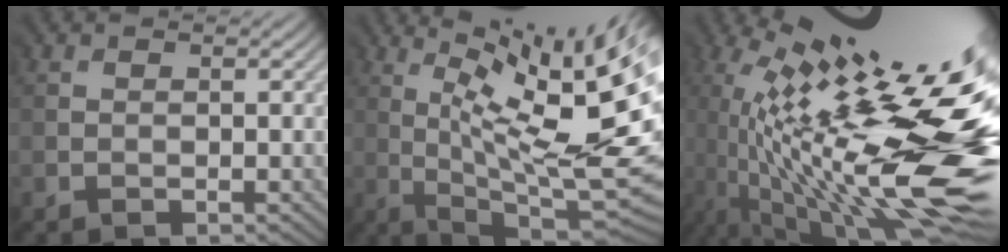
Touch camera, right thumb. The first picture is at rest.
{"total": 15.5, "force": [2.2, 4.0, 14.8], "torque": [-0.208, 0.016, 0.061]}
{"total": 19.1, "force": [-2.7, 5.2, 18.2], "torque": [-0.293, -0.002, -0.042]}